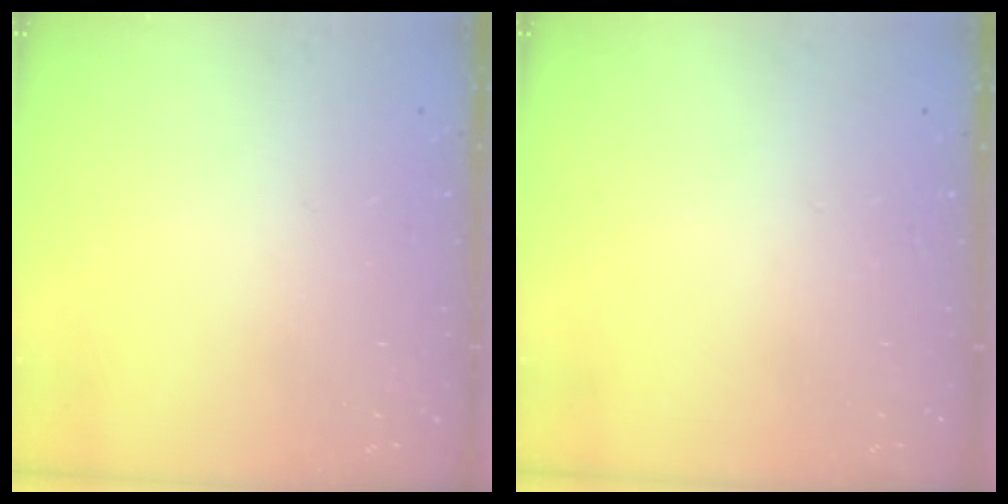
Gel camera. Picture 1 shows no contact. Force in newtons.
{"total": 0.0}